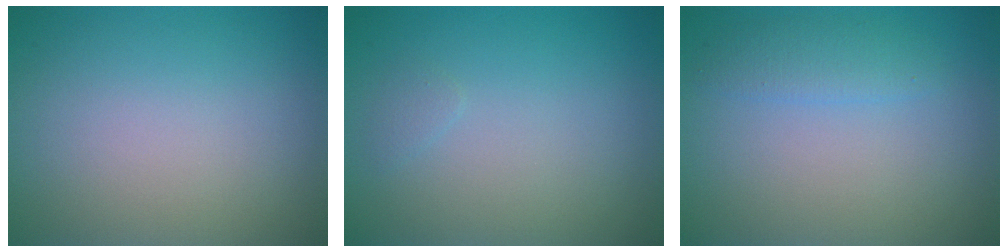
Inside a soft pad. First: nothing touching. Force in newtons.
{"total": 0.6, "press": 0.5, "slide": 0.1}
{"total": 1.7, "press": 1.7, "slide": 0.1}